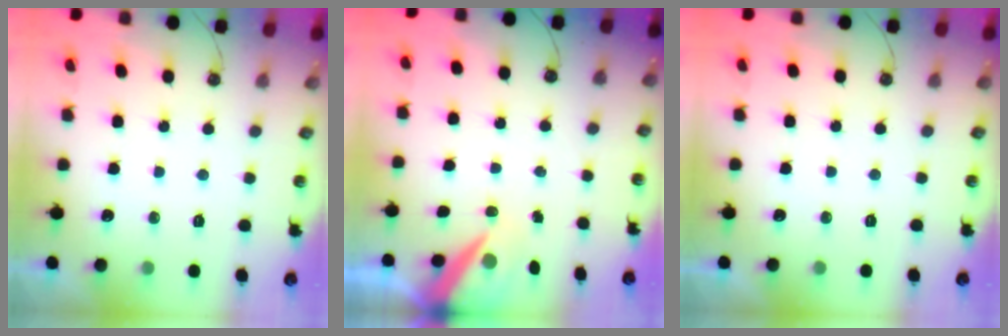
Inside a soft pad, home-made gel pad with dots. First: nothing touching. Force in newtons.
{"total": 8.0, "press": 8.0, "slide": 0.6}
{"total": 0.0}